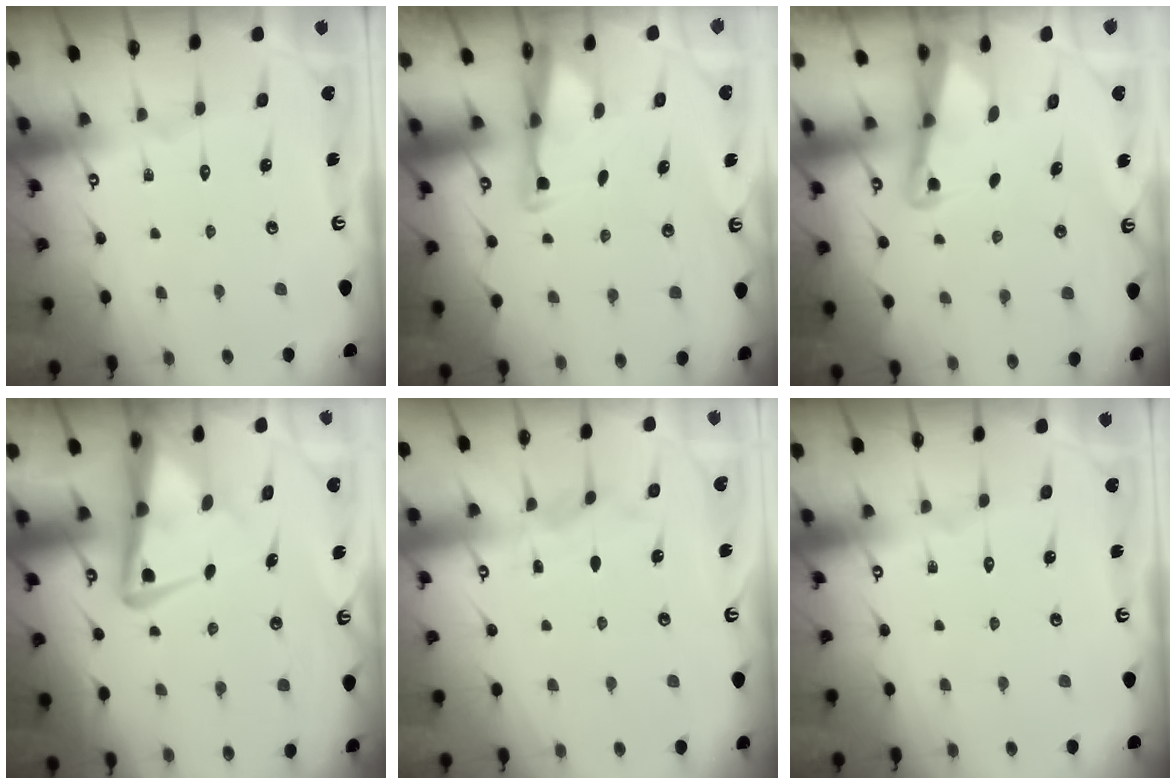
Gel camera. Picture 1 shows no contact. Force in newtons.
{"total": 2.9, "press": 2.8, "slide": 0.7}
{"total": 2.5, "press": 2.5, "slide": 0.6}
{"total": 7.5, "press": 7.4, "slide": 1.0}
{"total": 3.9, "press": 3.8, "slide": 0.4}
{"total": 0.0}